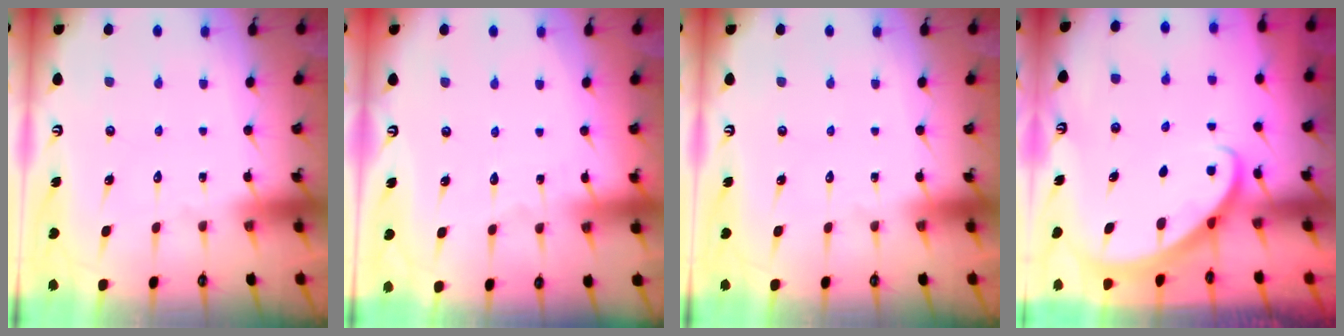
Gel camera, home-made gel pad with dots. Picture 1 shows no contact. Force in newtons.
{"total": 1.7, "press": 1.7, "slide": 0.2}
{"total": 0.0}
{"total": 2.6, "press": 2.6, "slide": 0.2}